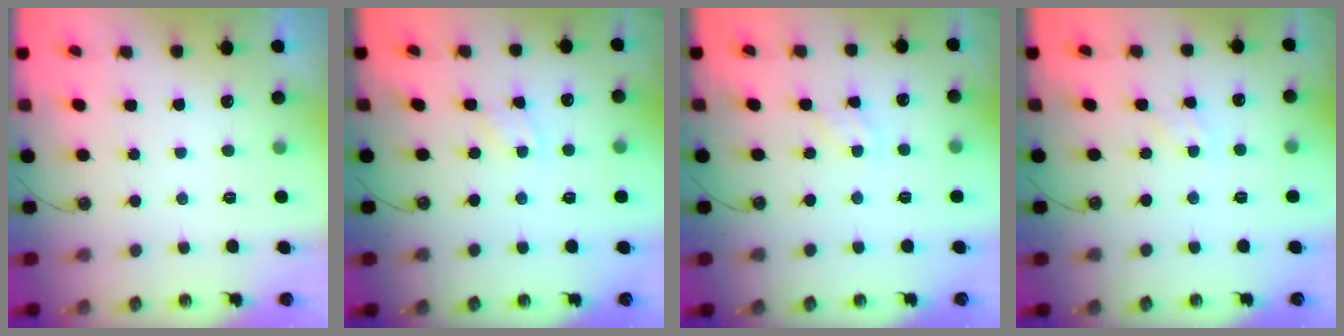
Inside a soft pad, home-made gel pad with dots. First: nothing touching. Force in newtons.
{"total": 2.9, "press": 2.9, "slide": 0.5}
{"total": 1.6, "press": 1.6, "slide": 0.2}
{"total": 1.3, "press": 1.3, "slide": 0.3}